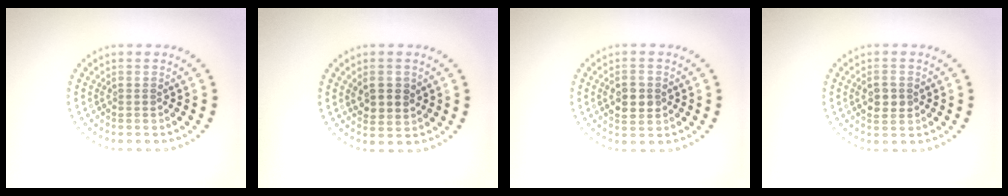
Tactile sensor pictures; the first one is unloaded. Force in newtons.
{"total": 2.7, "press": 2.6, "slide": 0.6}
{"total": 2.6, "press": 2.6, "slide": 0.2}
{"total": 2.1, "press": 2.1, "slide": 0.3}